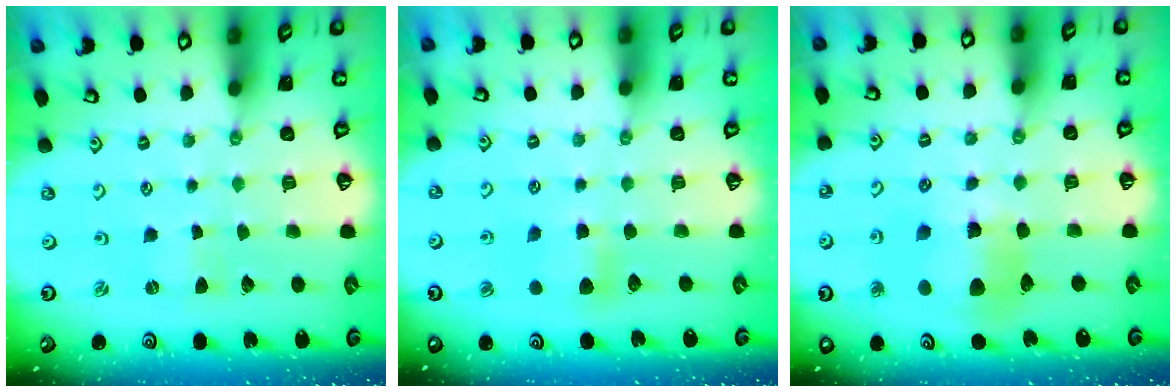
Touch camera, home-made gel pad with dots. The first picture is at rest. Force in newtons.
{"total": 6.2, "press": 6.2, "slide": 0.8}
{"total": 11.0, "press": 10.9, "slide": 1.4}